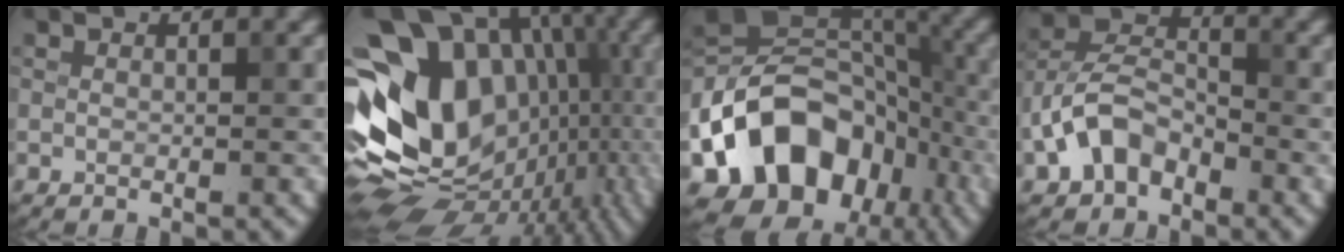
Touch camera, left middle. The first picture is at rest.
{"total": 19.0, "force": [-1.3, 13.7, 13.1], "torque": [-0.202, 0.012, 0.007]}
{"total": 13.1, "force": [-5.9, 9.6, 6.6], "torque": [-0.113, 0.004, -0.112]}
{"total": 5.7, "force": [-2.9, 3.6, 3.3], "torque": [-0.063, 0.011, -0.065]}